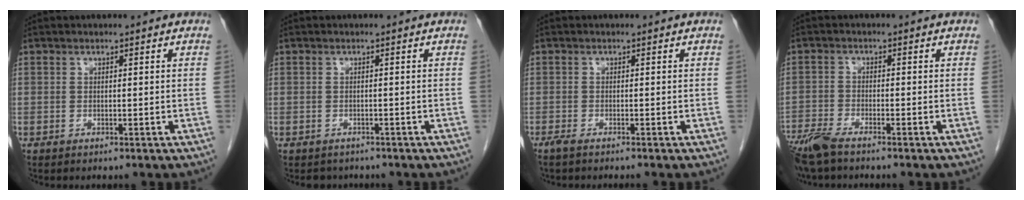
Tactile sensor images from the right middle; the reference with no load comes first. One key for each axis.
{"total": 2.3, "fx": -2.0, "fy": 1.2, "fz": 0.0, "tx": -0.008, "ty": 0.000, "tz": -0.028}
{"total": 1.7, "fx": -1.4, "fy": -0.1, "fz": 1.0, "tx": -0.018, "ty": -0.004, "tz": -0.027}
{"total": 5.5, "fx": -4.5, "fy": 0.8, "fz": 3.1, "tx": -0.066, "ty": -0.016, "tz": -0.090}